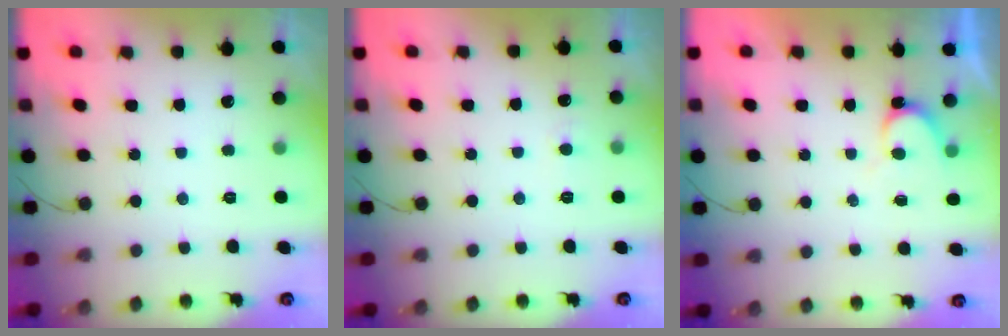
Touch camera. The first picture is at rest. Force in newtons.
{"total": 3.9, "press": 3.9, "slide": 0.5}
{"total": 5.4, "press": 5.3, "slide": 0.4}